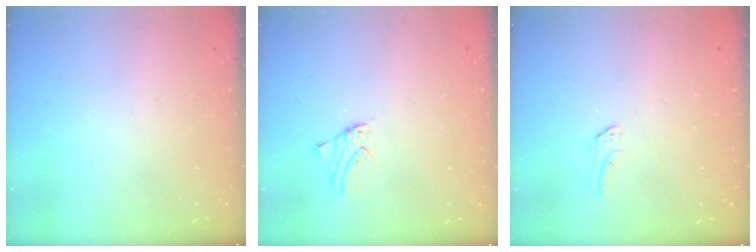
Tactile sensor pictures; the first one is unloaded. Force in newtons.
{"total": 0.9, "press": 0.9, "slide": 0.1}
{"total": 3.8, "press": 3.8, "slide": 0.3}